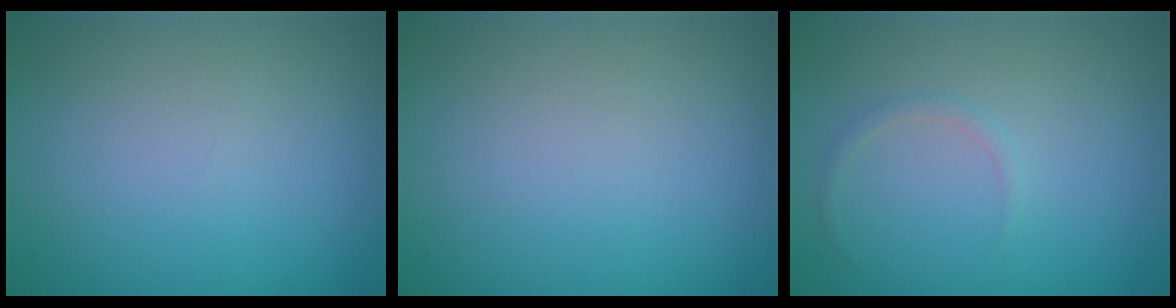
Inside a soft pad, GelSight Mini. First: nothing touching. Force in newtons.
{"total": 0.0}
{"total": 0.7, "press": 0.7, "slide": 0.1}